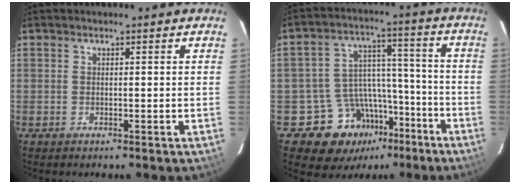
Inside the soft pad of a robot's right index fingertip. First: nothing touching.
{"total": 13.2, "force": [-8.4, 9.6, 3.4], "torque": [-0.061, 0.054, -0.116]}